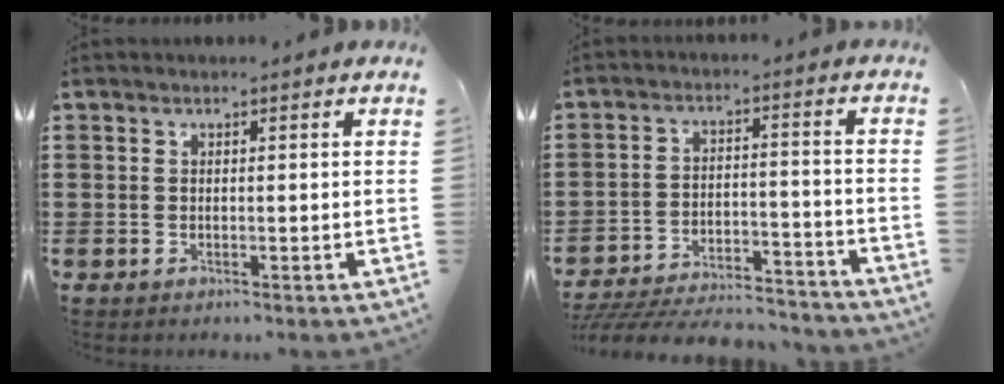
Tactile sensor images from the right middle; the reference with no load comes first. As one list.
[{"total": 6.5, "force": [-6.2, 0.9, 1.7], "torque": [-0.040, 0.005, -0.127]}]